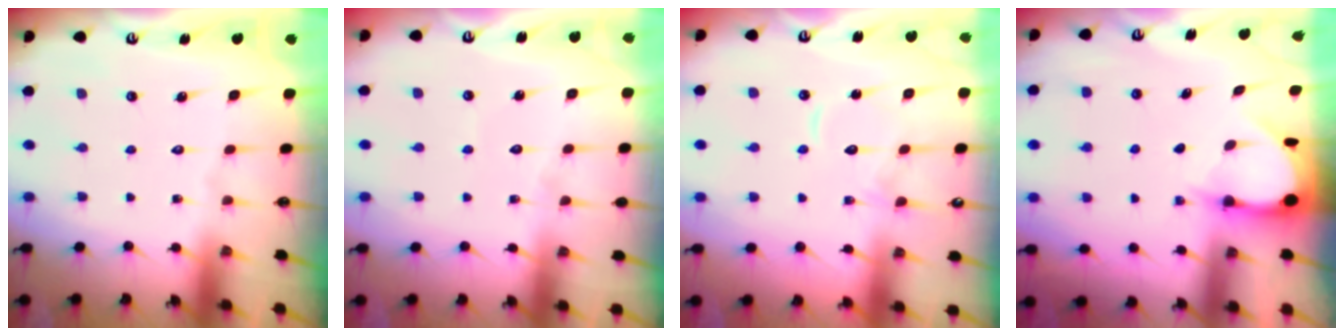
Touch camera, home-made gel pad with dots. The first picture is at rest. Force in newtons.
{"total": 2.7, "press": 2.7, "slide": 0.2}
{"total": 11.3, "press": 11.3, "slide": 0.8}
{"total": 3.3, "press": 3.3, "slide": 0.4}